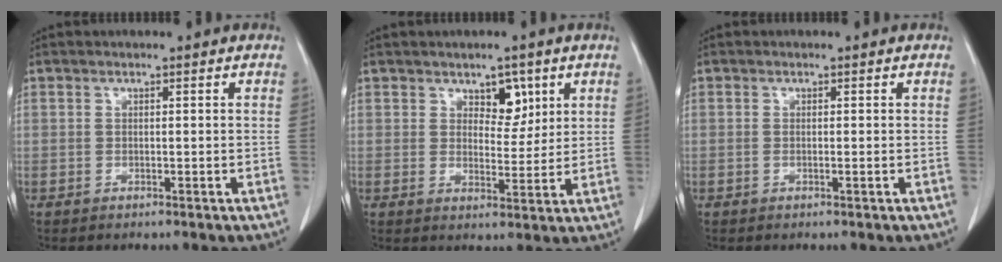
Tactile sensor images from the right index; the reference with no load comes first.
{"total": 4.4, "force": [2.4, 2.4, 2.8], "torque": [-0.032, 0.000, 0.038]}
{"total": 0.7, "force": [-0.1, 0.1, 0.7], "torque": [-0.015, -0.002, -0.001]}